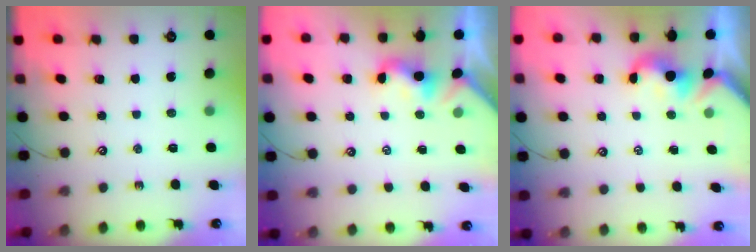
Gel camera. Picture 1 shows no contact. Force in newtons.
{"total": 1.9, "press": 1.8, "slide": 0.6}
{"total": 1.1, "press": 1.1, "slide": 0.4}